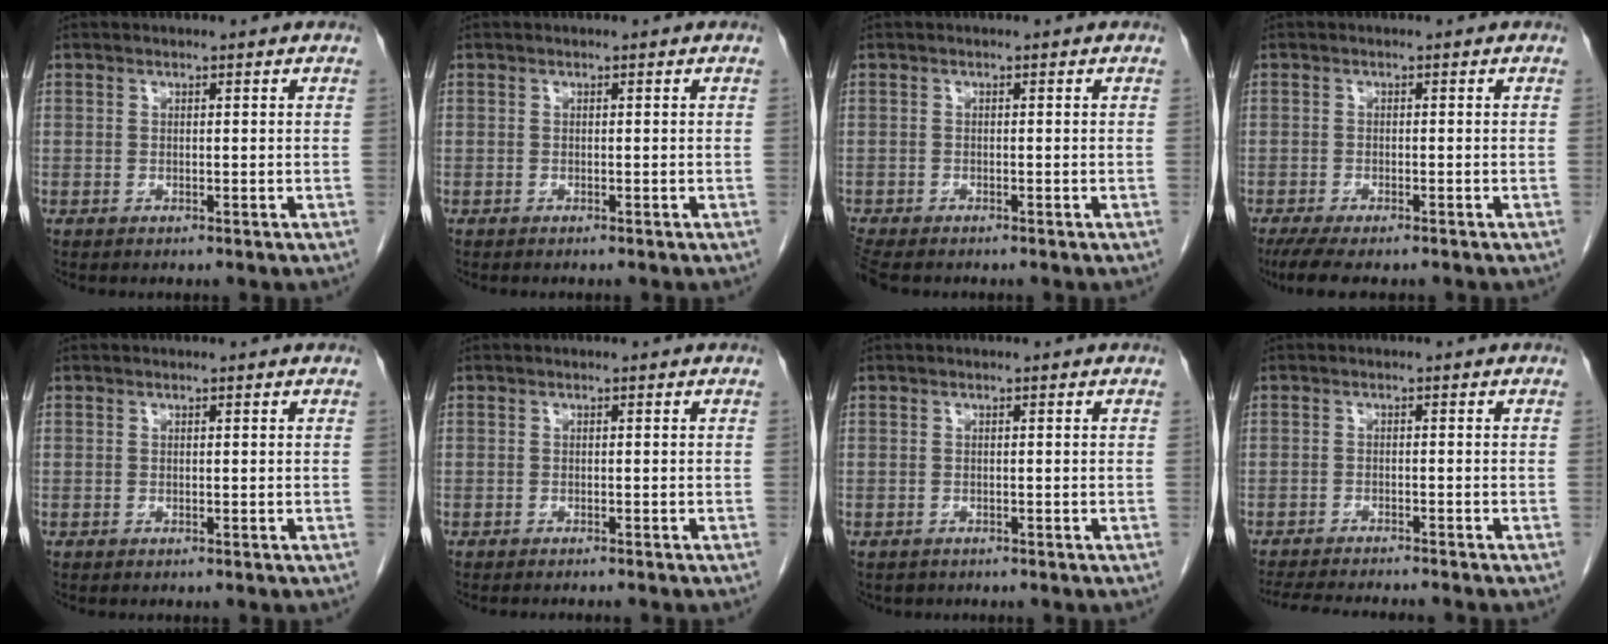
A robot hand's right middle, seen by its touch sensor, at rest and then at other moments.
{"total": 0.8, "force": [-0.7, 0.1, 0.4], "torque": [-0.004, -0.001, -0.008]}
{"total": 3.4, "force": [-2.9, 0.9, 1.5], "torque": [-0.035, -0.012, -0.051]}
{"total": 7.0, "force": [-5.6, 1.5, 3.9], "torque": [-0.061, -0.016, -0.087]}
{"total": 0.0}
{"total": 3.7, "force": [-3.4, 0.3, 1.5], "torque": [-0.017, -0.003, -0.042]}
{"total": 1.7, "force": [-1.3, 1.1, 0.2], "torque": [-0.011, 0.000, -0.017]}
{"total": 11.1, "force": [-10.1, 0.9, 4.4], "torque": [-0.060, -0.014, -0.140]}